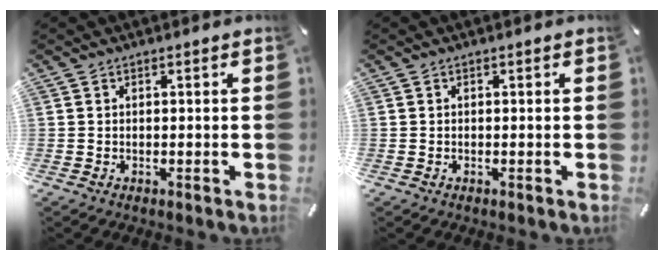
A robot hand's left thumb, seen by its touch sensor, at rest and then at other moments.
{"total": 0.0}